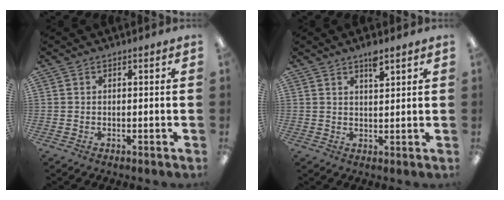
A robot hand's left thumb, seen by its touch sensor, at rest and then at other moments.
{"total": 3.9, "force": [3.1, 0.9, 2.2], "torque": [-0.035, -0.013, 0.051]}